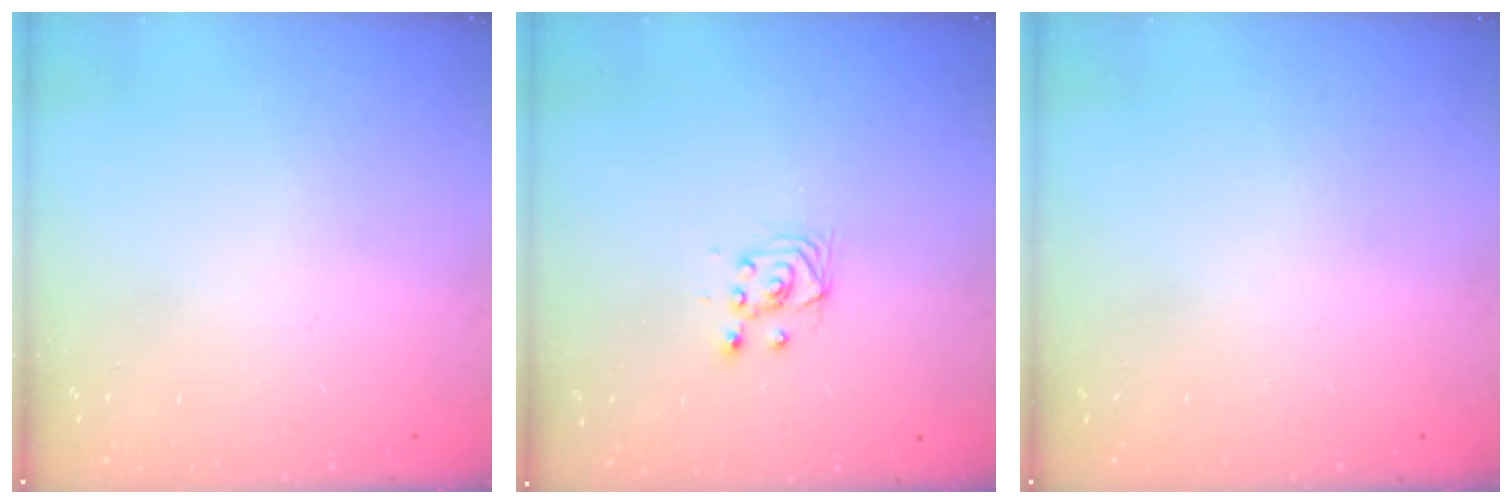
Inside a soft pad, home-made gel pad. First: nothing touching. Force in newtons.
{"total": 3.2, "press": 2.9, "slide": 1.4}
{"total": 0.0}